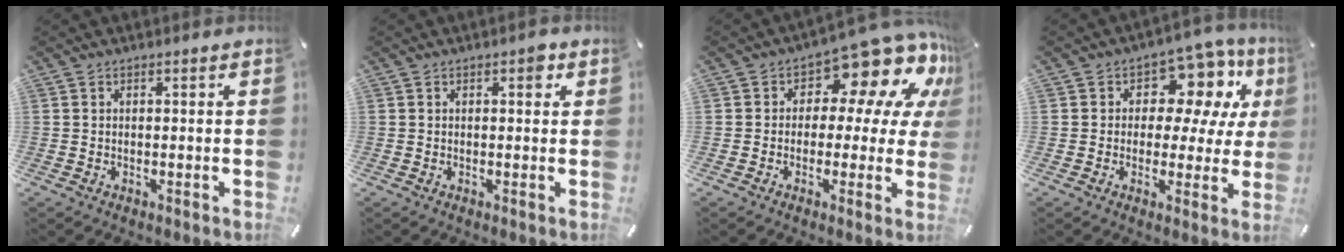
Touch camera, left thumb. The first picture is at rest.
{"total": 2.3, "force": [0.8, 1.2, 1.7], "torque": [-0.014, -0.001, 0.005]}
{"total": 12.2, "force": [7.5, 6.4, 7.2], "torque": [-0.102, -0.070, 0.127]}
{"total": 10.3, "force": [4.6, 7.2, 5.8], "torque": [-0.090, -0.031, 0.084]}